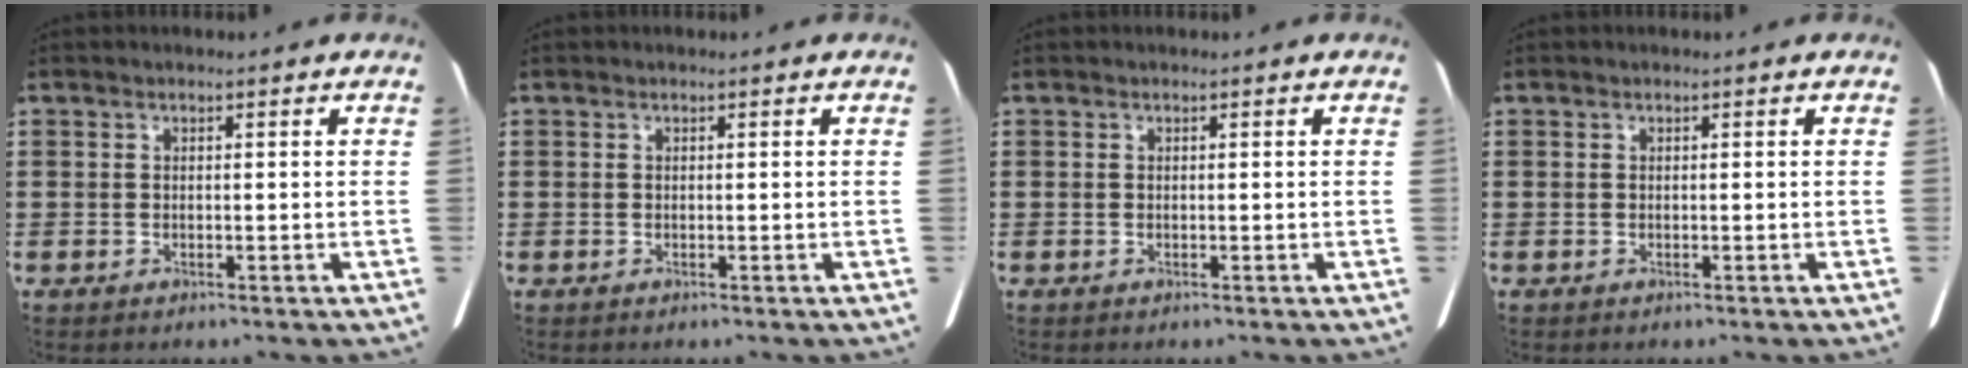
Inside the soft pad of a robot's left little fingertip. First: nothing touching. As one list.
[{"total": 0.0}, {"total": 0.0}, {"total": 0.0}]